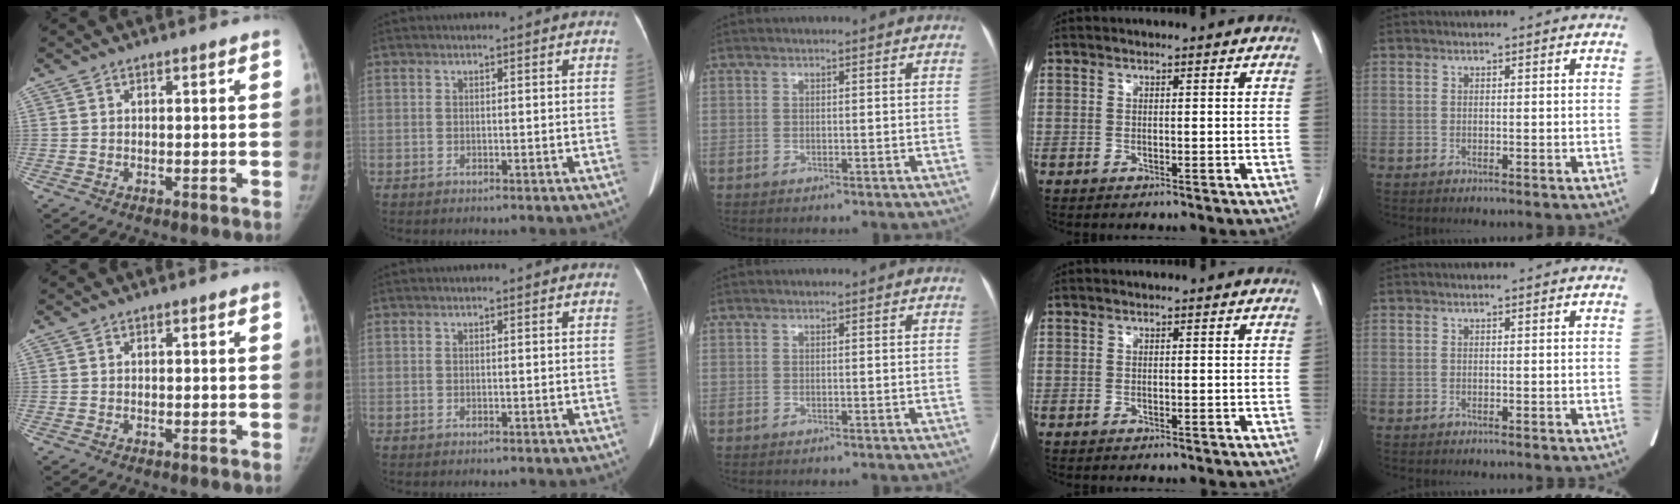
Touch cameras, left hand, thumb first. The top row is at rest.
{}